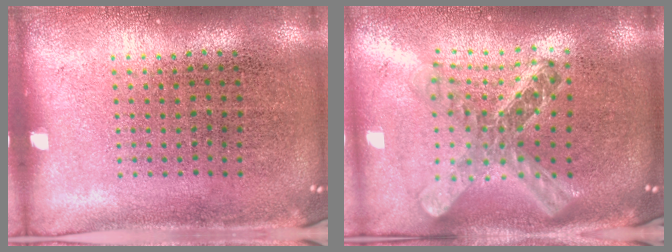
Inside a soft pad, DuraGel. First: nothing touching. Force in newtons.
{"total": 2.3, "press": 1.8, "slide": 1.5}